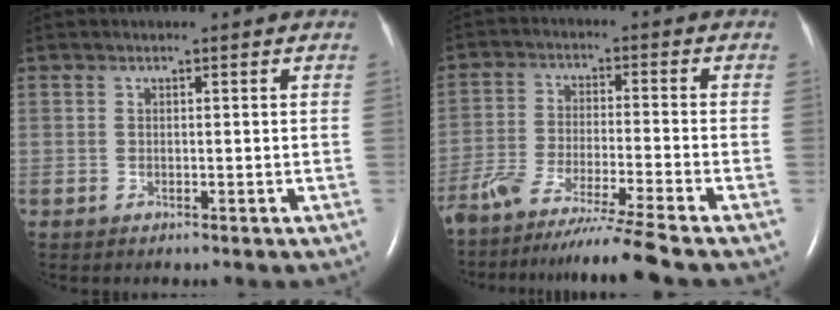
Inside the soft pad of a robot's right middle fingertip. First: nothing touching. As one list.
[{"total": 12.7, "force": [-10.8, -2.6, 6.1], "torque": [-0.091, -0.040, -0.182]}]